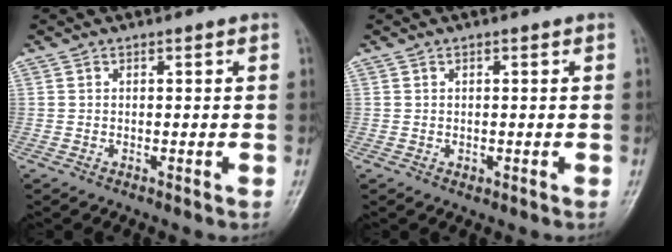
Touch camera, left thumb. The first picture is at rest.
{"total": 0.6, "force": [-0.1, 0.5, 0.4], "torque": [-0.004, 0.000, 0.000]}